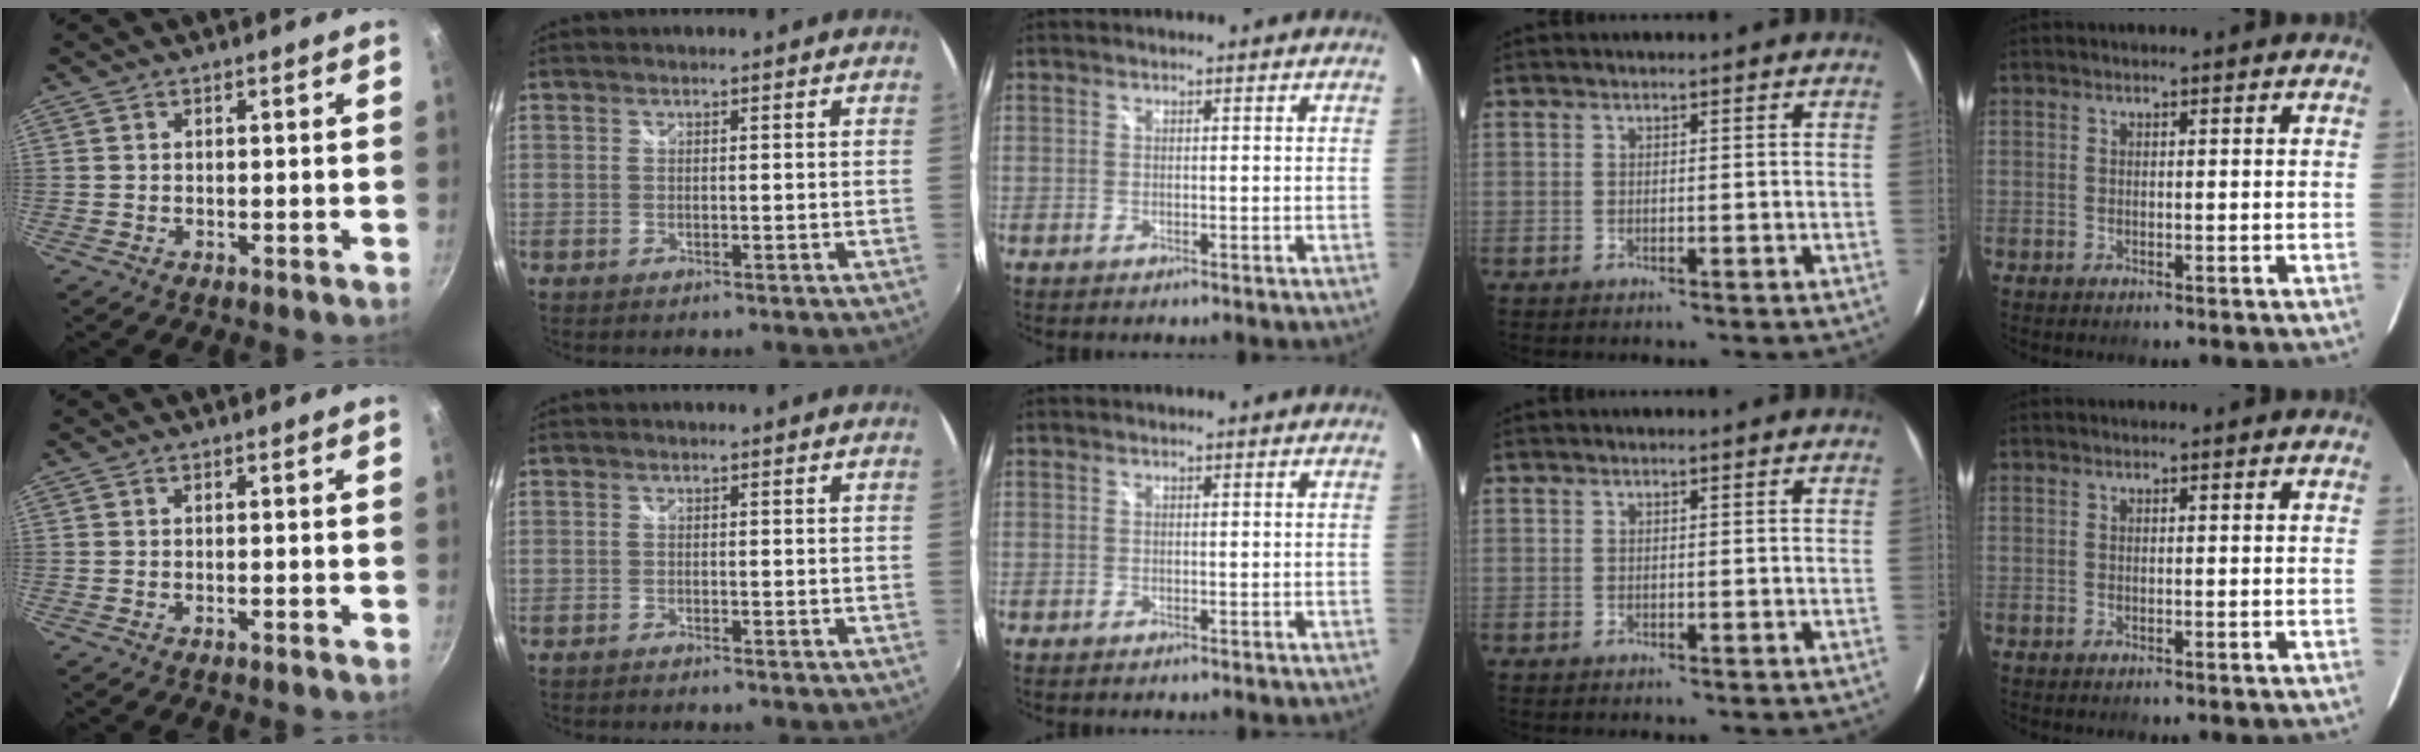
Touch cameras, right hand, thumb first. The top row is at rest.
{"thumb": {"total": 0.5, "force": [-0.4, -0.1, 0.3], "torque": [-0.013, 0.004, -0.007]}, "index": {"total": 1.0, "force": [-0.9, 0.1, 0.2], "torque": [-0.007, -0.007, -0.019]}}